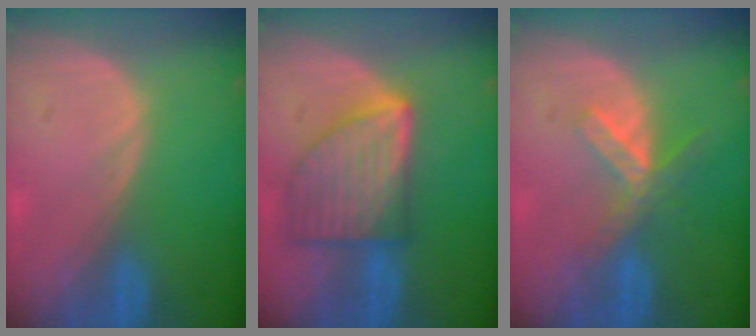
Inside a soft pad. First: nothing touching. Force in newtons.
{"total": 8.8, "press": 8.8, "slide": 0.5}
{"total": 5.2, "press": 5.0, "slide": 1.7}